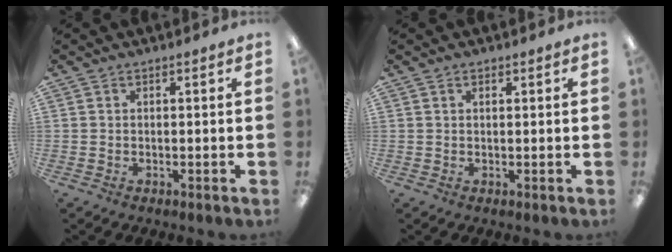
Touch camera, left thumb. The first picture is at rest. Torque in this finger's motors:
{"motor_torque": [-0.01, -0.24, -0.85, 0.19, -0.02]}